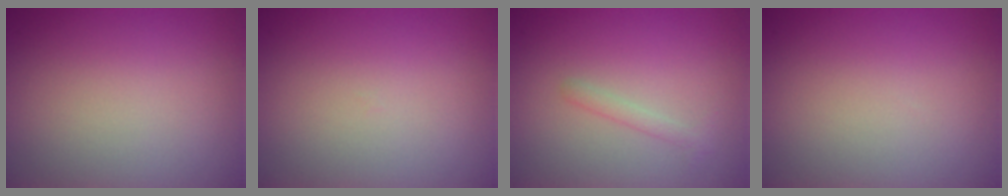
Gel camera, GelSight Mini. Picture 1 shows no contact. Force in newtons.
{"total": 0.0}
{"total": 1.1, "press": 1.1, "slide": 0.0}
{"total": 0.0}